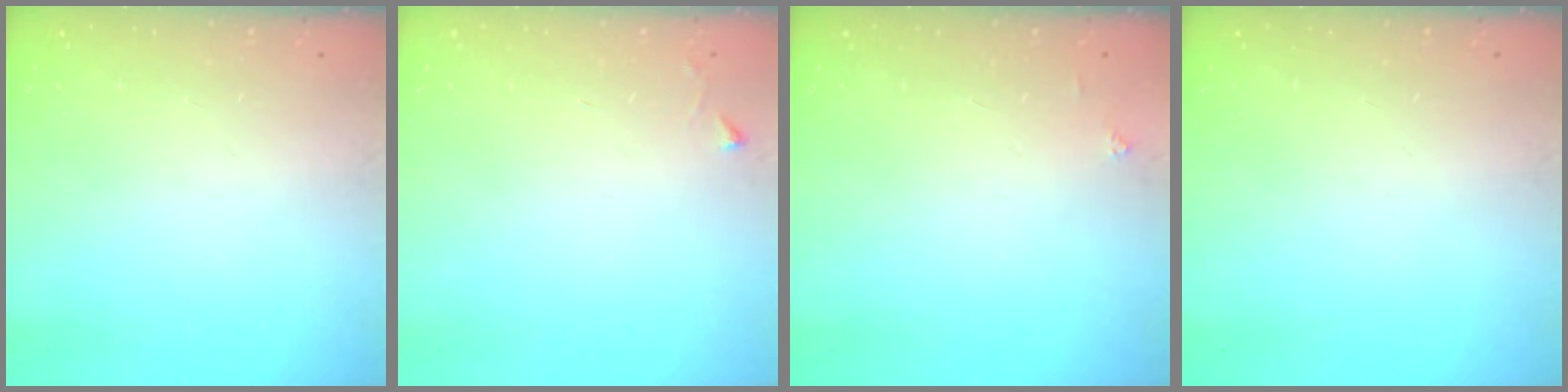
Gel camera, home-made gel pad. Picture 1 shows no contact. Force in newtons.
{"total": 2.3, "press": 2.3, "slide": 0.4}
{"total": 3.8, "press": 3.8, "slide": 0.4}
{"total": 0.0}